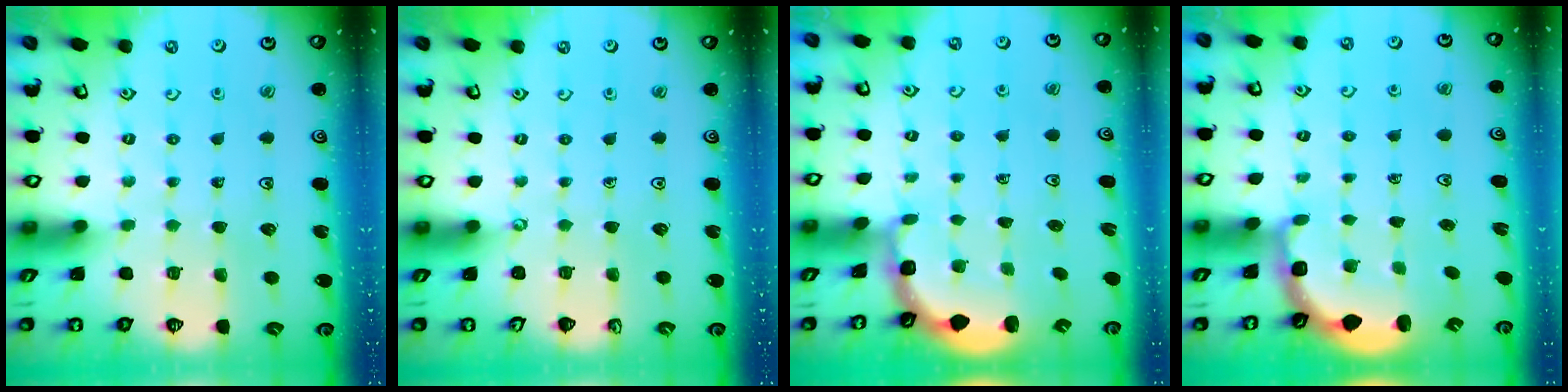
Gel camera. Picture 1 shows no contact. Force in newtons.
{"total": 0.0}
{"total": 1.9, "press": 1.5, "slide": 1.1}
{"total": 3.0, "press": 2.0, "slide": 2.2}